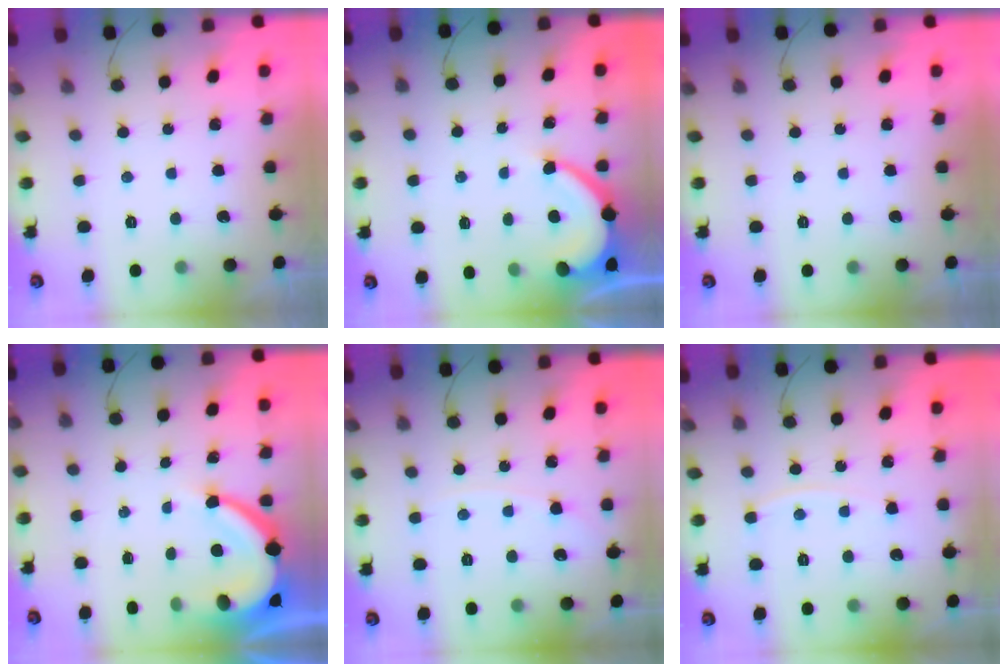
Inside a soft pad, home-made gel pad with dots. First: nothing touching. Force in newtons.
{"total": 6.5, "press": 6.5, "slide": 0.1}
{"total": 0.0}
{"total": 9.9, "press": 9.8, "slide": 1.1}
{"total": 5.6, "press": 5.6, "slide": 0.8}
{"total": 5.7, "press": 5.6, "slide": 0.9}